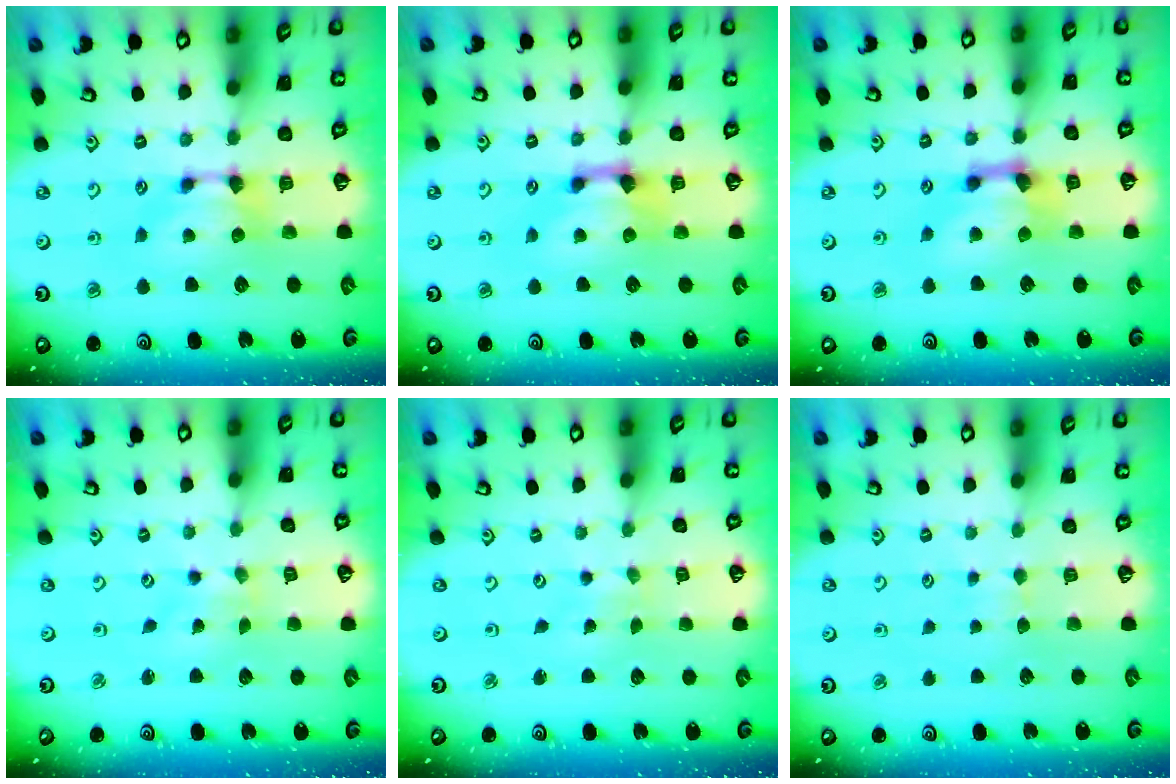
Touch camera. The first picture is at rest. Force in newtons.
{"total": 1.5, "press": 0.7, "slide": 1.4}
{"total": 2.4, "press": 1.6, "slide": 1.8}
{"total": 4.1, "press": 4.0, "slide": 0.9}
{"total": 5.3, "press": 5.2, "slide": 0.2}
{"total": 2.8, "press": 2.8, "slide": 0.2}